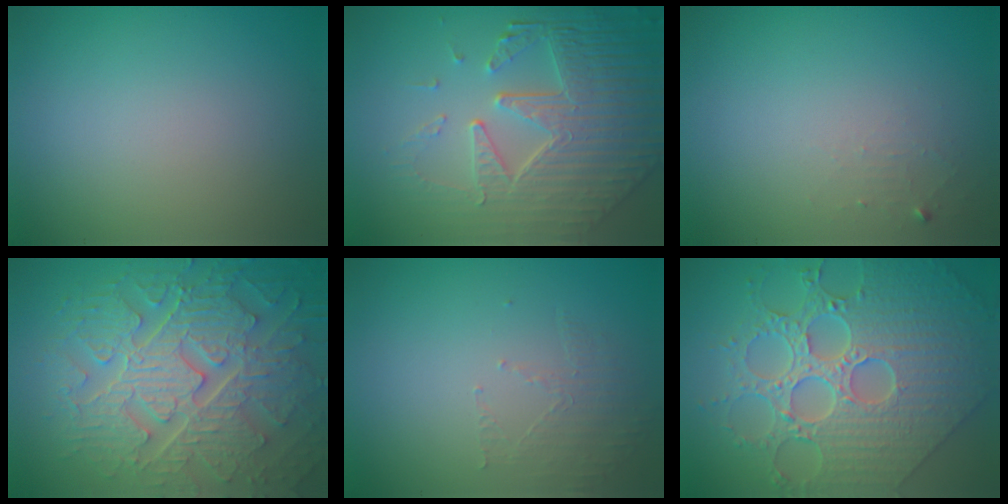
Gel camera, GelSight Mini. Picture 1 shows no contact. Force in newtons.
{"total": 8.4, "press": 5.8, "slide": 6.1}
{"total": 1.0, "press": 1.0, "slide": 0.1}
{"total": 9.4, "press": 6.9, "slide": 6.4}
{"total": 1.5, "press": 0.5, "slide": 1.4}
{"total": 8.9, "press": 7.2, "slide": 5.2}